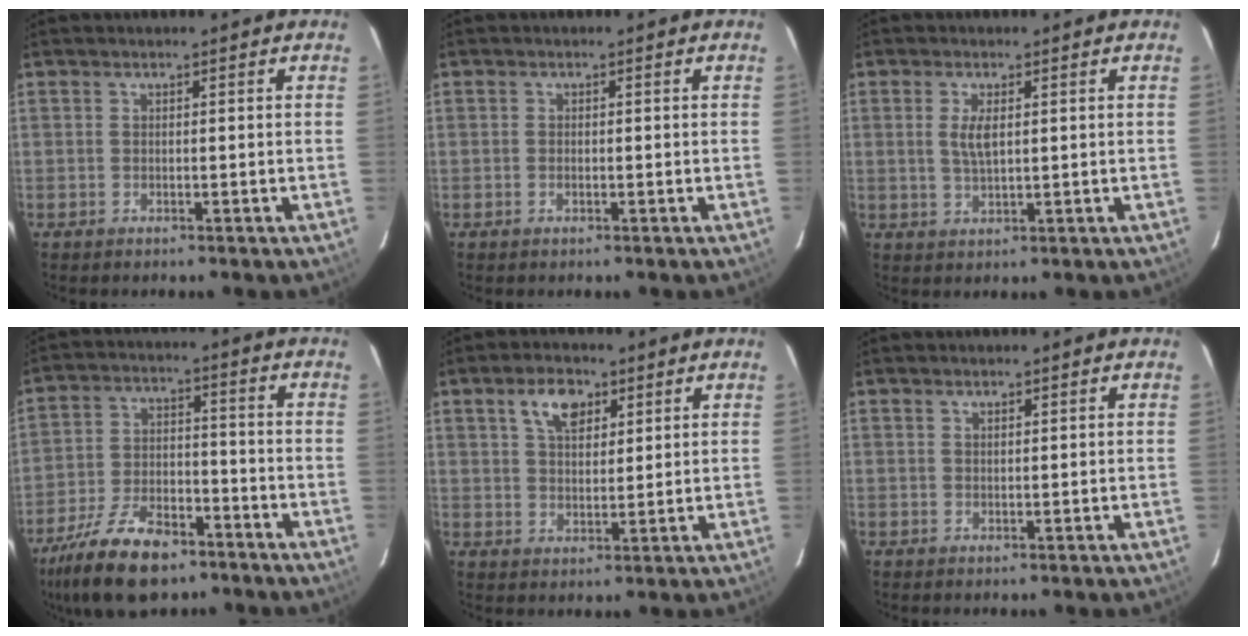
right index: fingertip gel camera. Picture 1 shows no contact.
{"total": 0.9, "force": [-0.3, 0.5, 0.7], "torque": [-0.013, 0.001, -0.005]}
{"total": 3.8, "force": [0.8, 1.5, 3.4], "torque": [-0.066, -0.002, 0.016]}
{"total": 16.4, "force": [-11.4, 7.3, 9.1], "torque": [-0.202, -0.015, -0.198]}
{"total": 6.6, "force": [3.4, 3.7, 4.3], "torque": [-0.072, 0.013, 0.061]}
{"total": 0.7, "force": [0.6, 0.3, 0.3], "torque": [-0.006, 0.002, 0.011]}